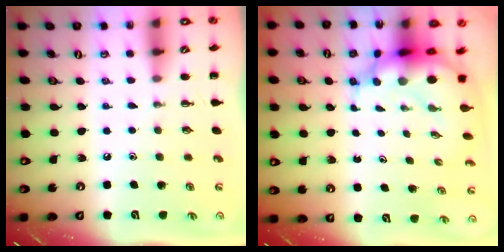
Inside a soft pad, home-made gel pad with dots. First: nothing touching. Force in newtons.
{"total": 8.3, "press": 7.9, "slide": 2.4}